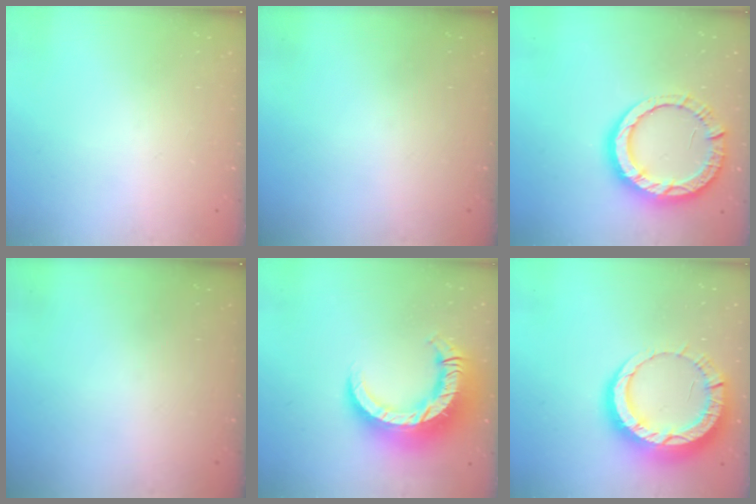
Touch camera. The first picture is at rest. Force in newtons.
{"total": 0.0}
{"total": 13.3, "press": 13.2, "slide": 1.6}
{"total": 0.0}
{"total": 15.7, "press": 15.6, "slide": 1.7}
{"total": 13.8, "press": 13.7, "slide": 1.3}